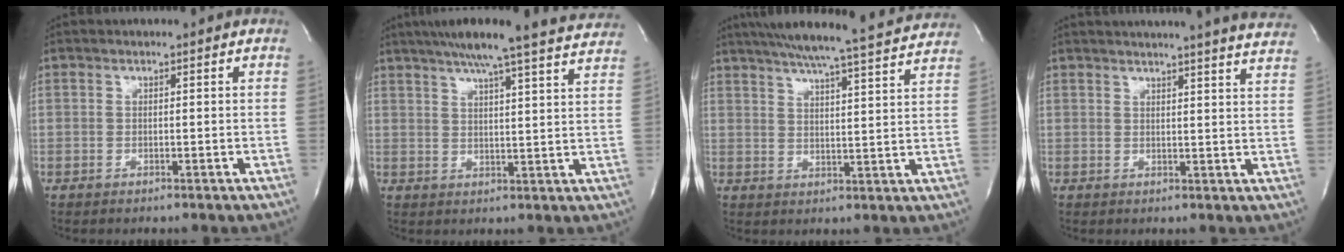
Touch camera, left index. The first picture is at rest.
{"total": 20.7, "force": [18.5, -0.1, 9.3], "torque": [-0.152, -0.013, 0.229]}
{"total": 20.6, "force": [18.9, -0.2, 8.3], "torque": [-0.140, -0.016, 0.243]}
{"total": 20.4, "force": [19.0, 0.1, 7.4], "torque": [-0.113, -0.040, 0.218]}